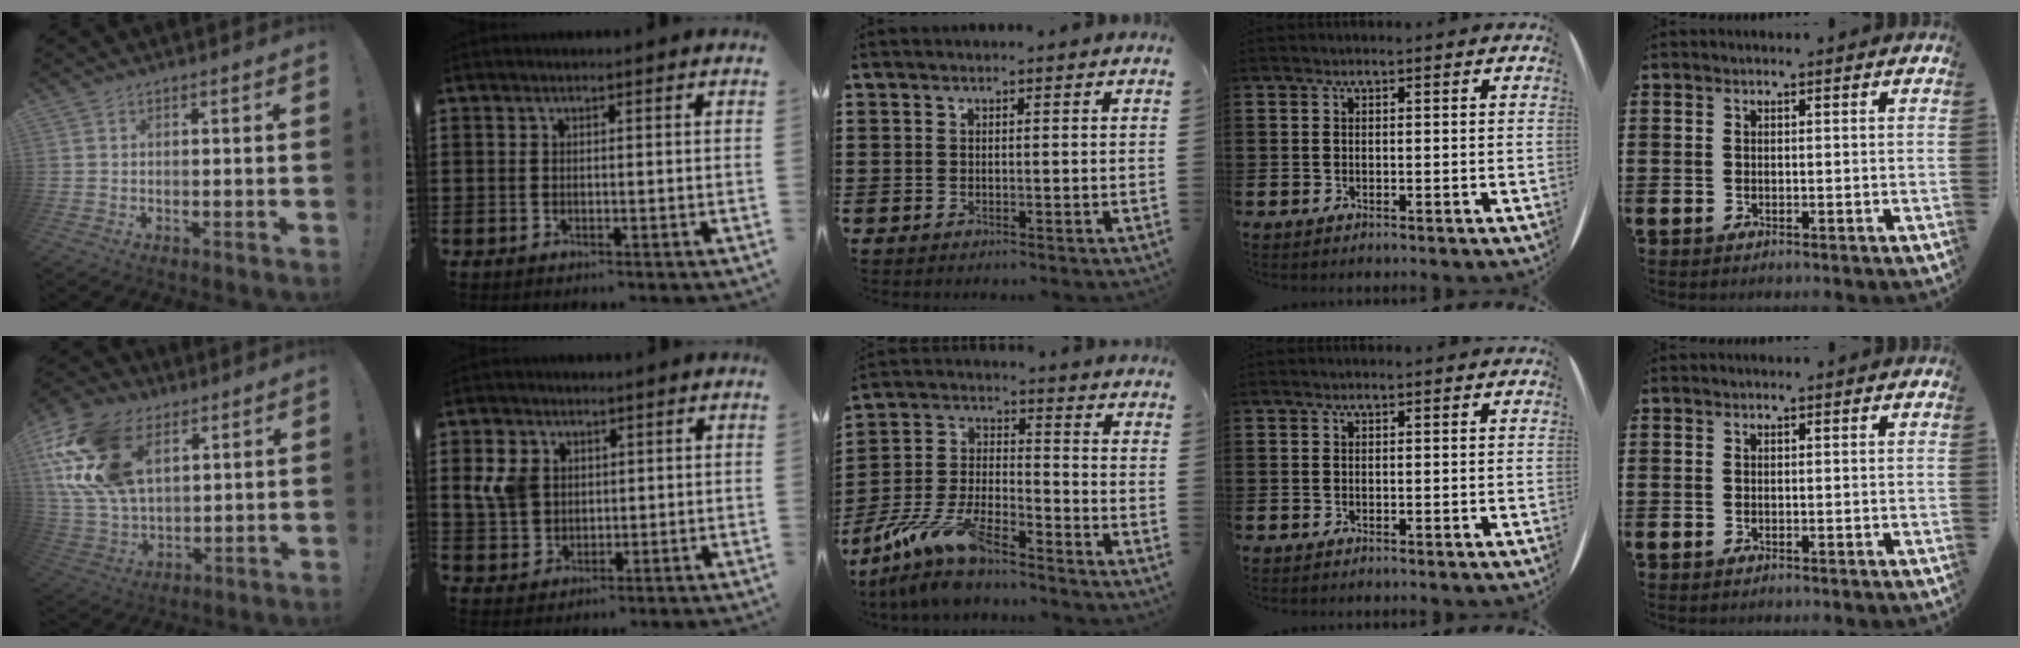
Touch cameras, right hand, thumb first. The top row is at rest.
{"thumb": {"total": 22.8, "force": [9.2, 14.6, 14.9], "torque": [-0.292, -0.031, 0.174]}, "index": {"total": 5.6, "force": [1.4, 4.7, 2.7], "torque": [-0.091, 0.010, 0.020]}, "middle": {"total": 11.3, "force": [-9.3, 2.7, 5.8], "torque": [-0.125, 0.017, -0.182]}}